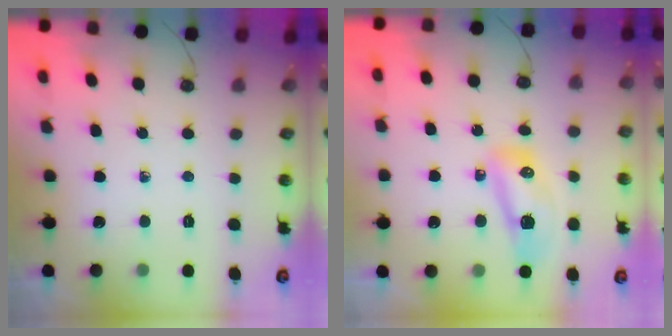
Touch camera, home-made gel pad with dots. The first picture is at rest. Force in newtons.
{"total": 9.6, "press": 9.6, "slide": 0.7}